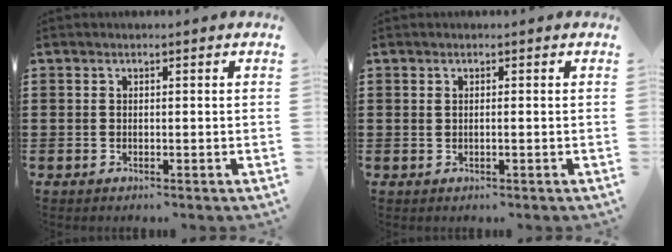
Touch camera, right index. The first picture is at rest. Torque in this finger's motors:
{"motor_torque": [-0.18, 0.16, -0.01, -0.01]}